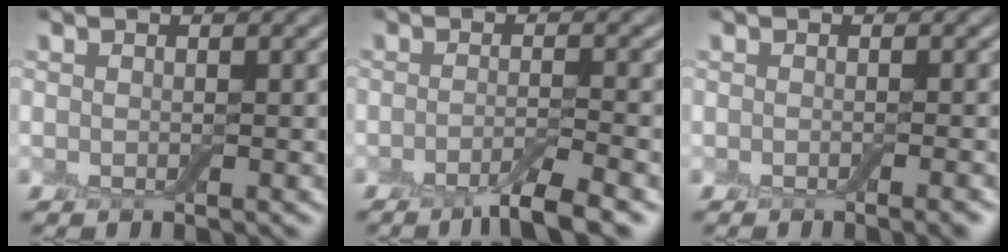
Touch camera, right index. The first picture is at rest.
{"total": 4.0, "force": [-2.5, 0.7, 3.1], "torque": [-0.047, -0.001, -0.050]}
{"total": 1.6, "force": [-1.0, 0.2, 1.2], "torque": [-0.009, 0.000, -0.013]}